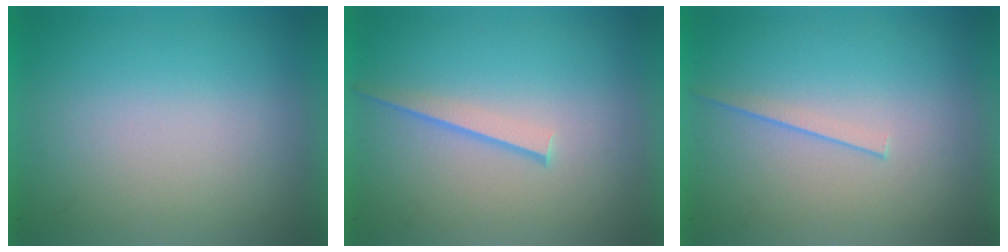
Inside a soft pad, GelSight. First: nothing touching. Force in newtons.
{"total": 1.1}
{"total": 1.1}